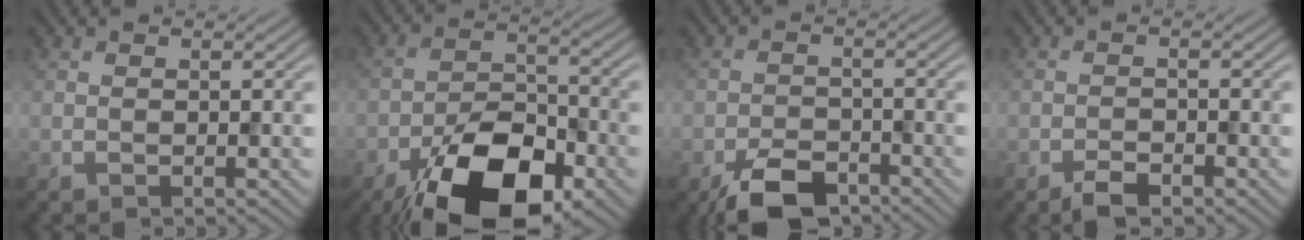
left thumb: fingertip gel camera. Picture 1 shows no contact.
{"total": 15.0, "force": [-9.0, 6.8, 9.8], "torque": [-0.176, -0.014, -0.160]}
{"total": 5.9, "force": [-4.2, 2.7, 3.1], "torque": [-0.052, -0.002, -0.081]}
{"total": 2.5, "force": [-1.8, 1.0, 1.4], "torque": [-0.023, 0.000, -0.036]}